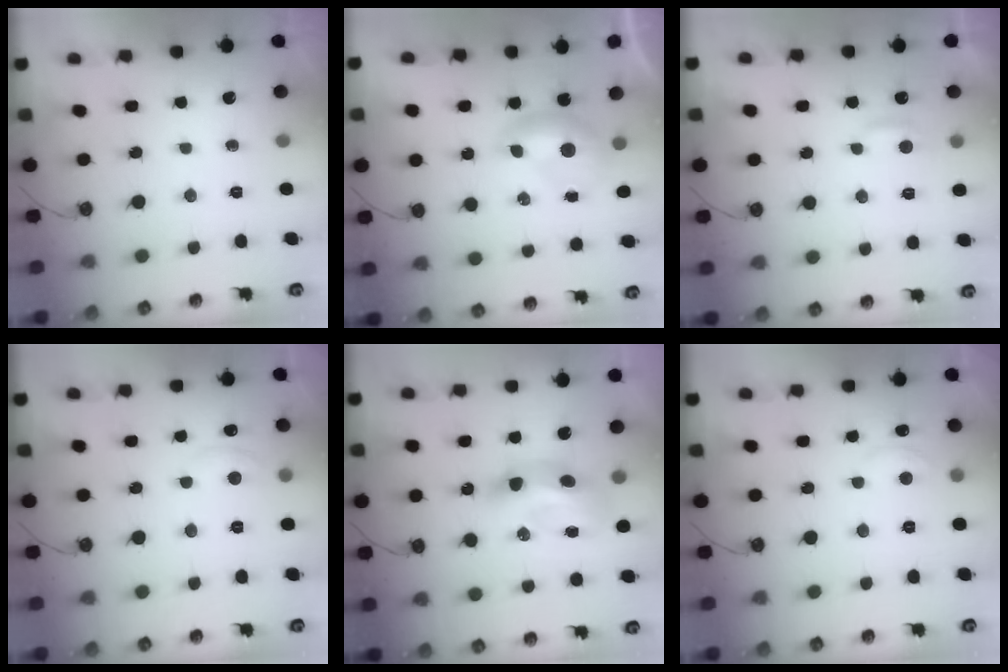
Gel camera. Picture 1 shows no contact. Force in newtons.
{"total": 0.0}
{"total": 1.6, "press": 1.4, "slide": 0.7}
{"total": 0.9, "press": 0.6, "slide": 0.7}
{"total": 8.7, "press": 8.6, "slide": 0.9}
{"total": 2.6, "press": 2.6, "slide": 0.1}